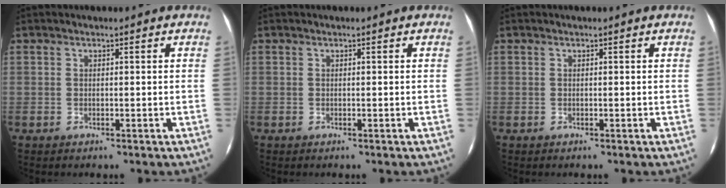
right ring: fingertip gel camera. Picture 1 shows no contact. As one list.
[{"total": 0.0}, {"total": 0.0}]